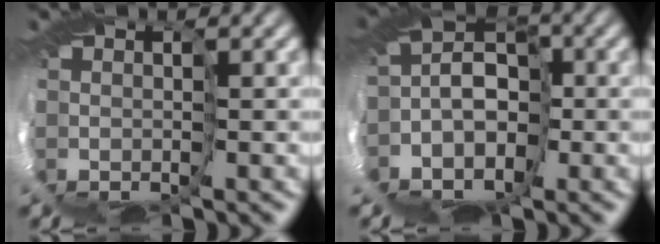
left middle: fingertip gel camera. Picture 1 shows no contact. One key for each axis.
{"total": 4.4, "fx": -3.0, "fy": 2.8, "fz": 1.7, "tx": -0.042, "ty": 0.017, "tz": -0.067}